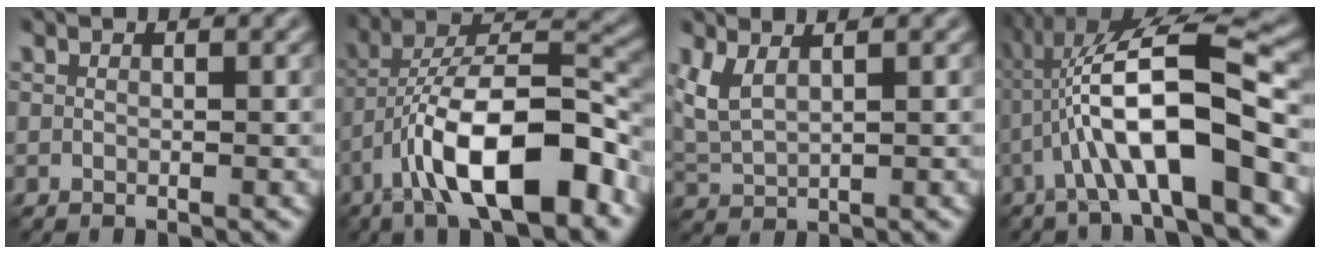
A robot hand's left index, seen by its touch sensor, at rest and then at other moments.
{"total": 12.2, "force": [-6.0, 3.9, 9.9], "torque": [-0.162, 0.016, -0.103]}
{"total": 2.9, "force": [1.5, 1.1, 2.3], "torque": [-0.065, 0.005, 0.034]}
{"total": 10.5, "force": [-2.7, 2.2, 10.0], "torque": [-0.172, 0.022, -0.048]}